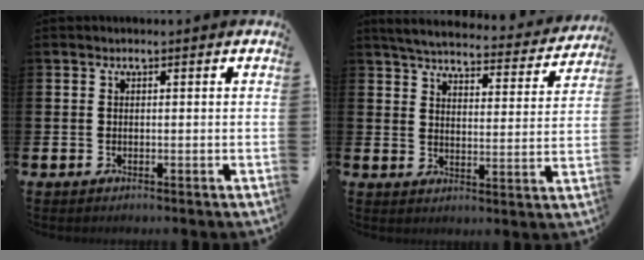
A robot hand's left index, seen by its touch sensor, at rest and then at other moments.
{"total": 4.8, "force": [4.5, 0.9, 1.4], "torque": [-0.043, -0.038, 0.073]}